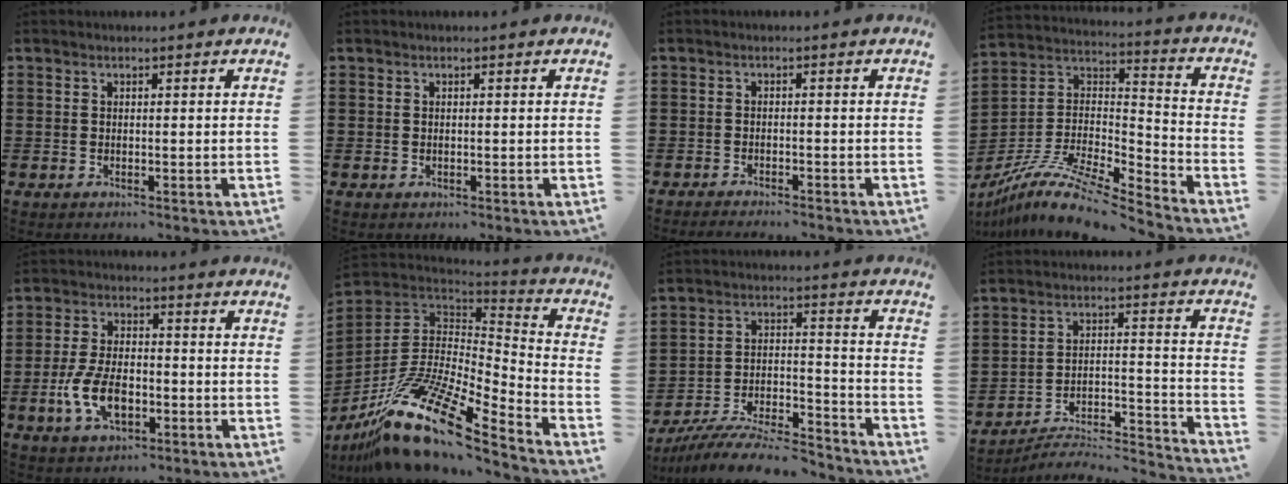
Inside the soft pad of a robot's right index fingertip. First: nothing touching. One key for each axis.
{"total": 0.0}
{"total": 1.3, "fx": -1.3, "fy": -0.2, "fz": 0.1, "tx": -0.006, "ty": -0.002, "tz": -0.026}
{"total": 11.5, "fx": -9.2, "fy": 2.1, "fz": 6.6, "tx": -0.132, "ty": 0.008, "tz": -0.179}
{"total": 8.0, "fx": -2.6, "fy": 4.1, "fz": 6.3, "tx": -0.148, "ty": -0.004, "tz": -0.053}
{"total": 17.5, "fx": -10.8, "fy": 4.8, "fz": 12.9, "tx": -0.276, "ty": 0.018, "tz": -0.203}
{"total": 10.2, "fx": -9.2, "fy": 1.3, "fz": 4.1, "tx": -0.066, "ty": 0.020, "tz": -0.177}
{"total": 4.7, "fx": -4.3, "fy": 1.0, "fz": 1.7, "tx": -0.030, "ty": -0.008, "tz": -0.088}